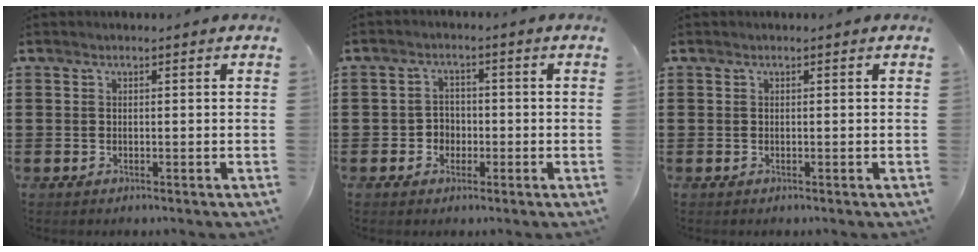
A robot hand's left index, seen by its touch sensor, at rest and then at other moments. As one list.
[{"total": 2.6, "force": [-1.1, 2.2, 0.8], "torque": [-0.022, 0.006, -0.026]}, {"total": 0.0}]